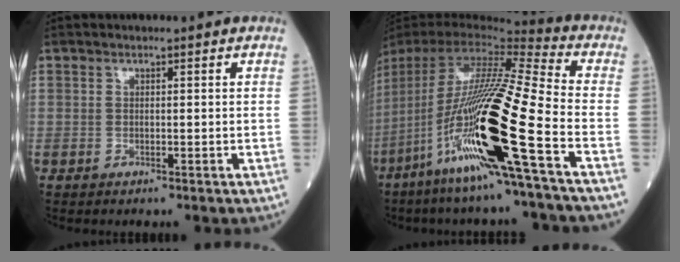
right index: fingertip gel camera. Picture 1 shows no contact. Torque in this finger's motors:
{"motor_torque": [2.04, -0.10, 1.06, 0.21]}